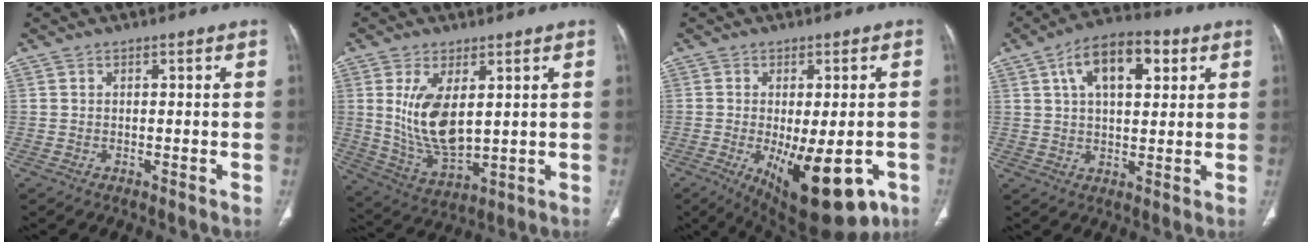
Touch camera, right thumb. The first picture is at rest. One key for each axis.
{"total": 11.9, "fx": 2.6, "fy": 5.7, "fz": 10.1, "tx": -0.188, "ty": -0.025, "tz": 0.068}
{"total": 17.0, "fx": -6.6, "fy": 6.9, "fz": 14.1, "tx": -0.170, "ty": -0.012, "tz": -0.077}
{"total": 12.7, "fx": 4.8, "fy": 6.4, "fz": 9.8, "tx": -0.144, "ty": 0.008, "tz": 0.075}